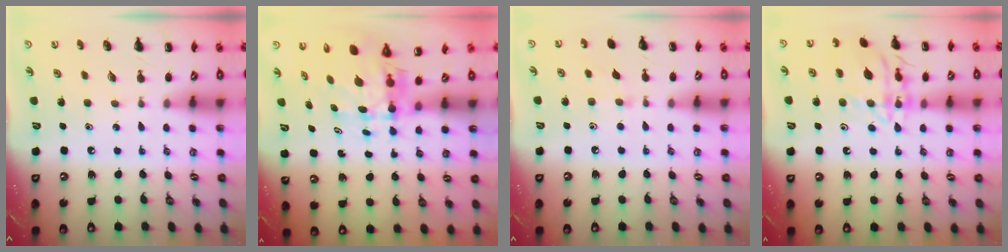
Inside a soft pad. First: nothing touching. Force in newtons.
{"total": 5.8, "press": 5.6, "slide": 1.6}
{"total": 4.9, "press": 4.6, "slide": 1.5}
{"total": 13.9, "press": 13.9, "slide": 0.1}